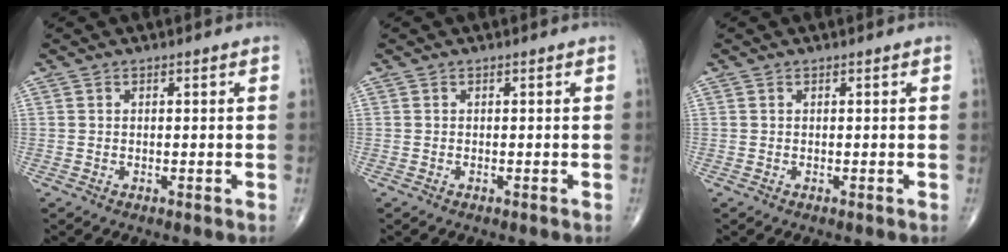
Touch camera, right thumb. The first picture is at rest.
{"total": 0.0}
{"total": 0.0}